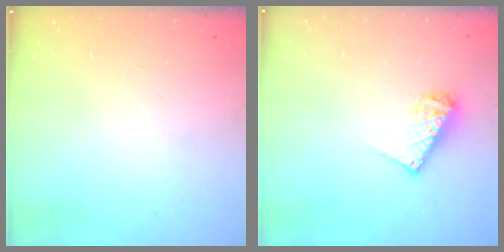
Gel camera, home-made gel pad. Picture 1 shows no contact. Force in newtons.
{"total": 10.0, "press": 10.0, "slide": 0.8}